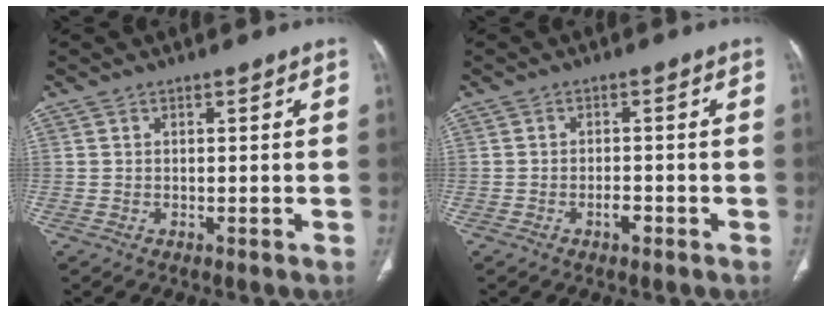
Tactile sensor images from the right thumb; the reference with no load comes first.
{"total": 2.1, "force": [-1.1, 0.9, 1.5], "torque": [-0.026, 0.006, -0.019]}